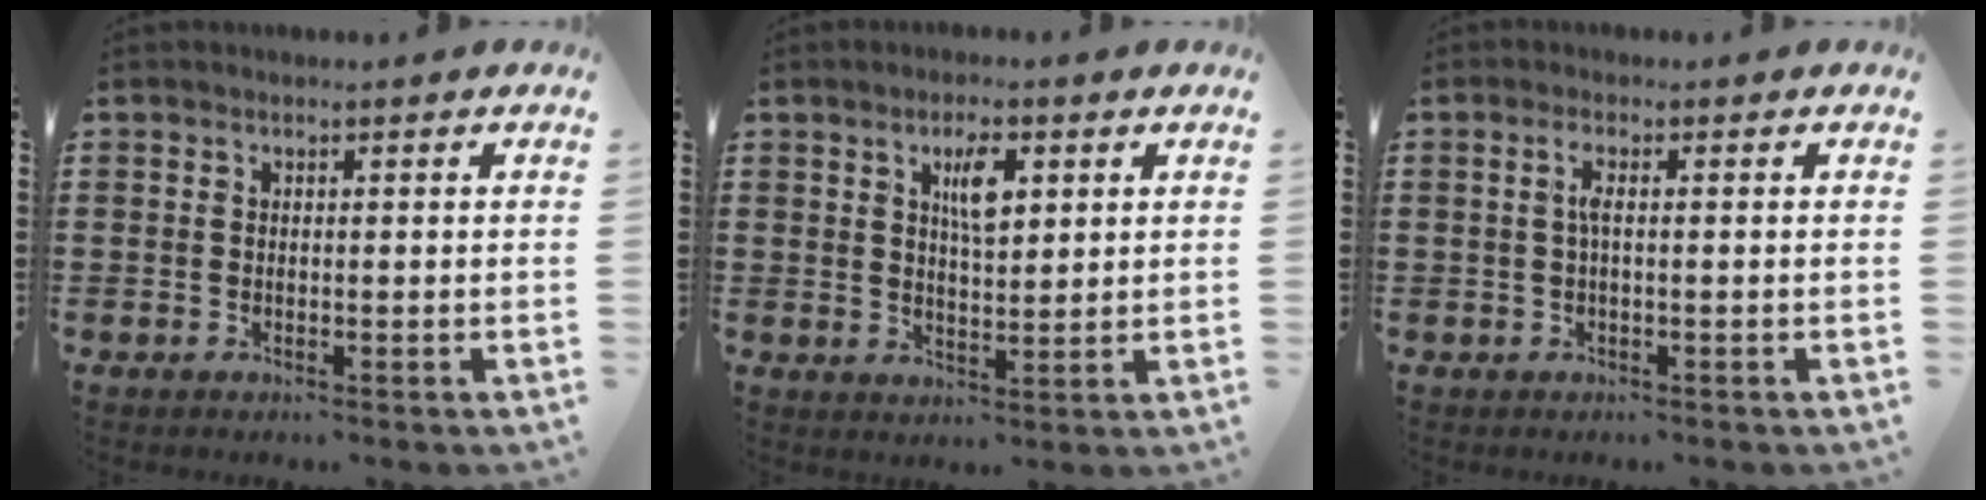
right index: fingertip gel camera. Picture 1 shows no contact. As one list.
[{"total": 5.0, "force": [2.0, 1.7, 4.2], "torque": [-0.074, 0.002, 0.030]}, {"total": 1.9, "force": [-0.1, 0.3, 1.9], "torque": [-0.038, 0.002, -0.003]}]